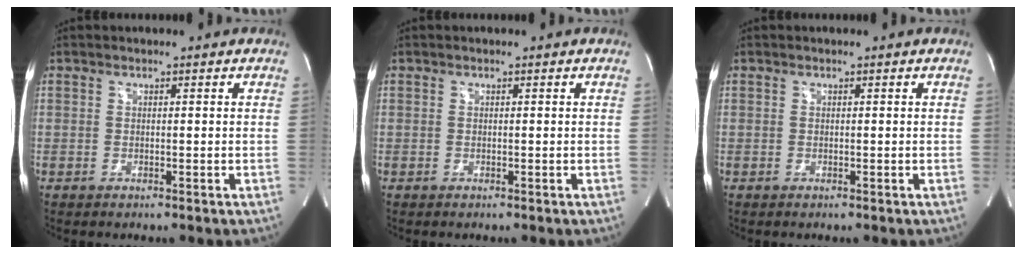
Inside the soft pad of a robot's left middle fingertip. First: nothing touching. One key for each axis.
{"total": 0.0}
{"total": 0.0}